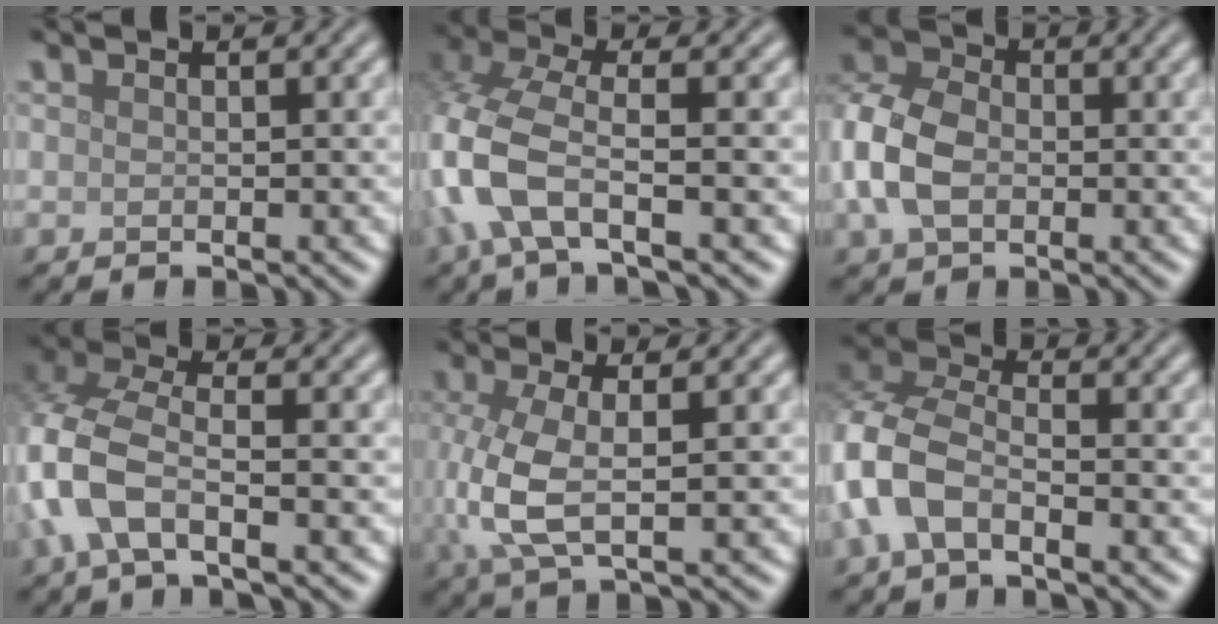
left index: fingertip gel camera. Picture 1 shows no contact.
{"total": 7.2, "force": [-2.6, 3.2, 5.9], "torque": [-0.139, 0.006, -0.071]}
{"total": 7.1, "force": [-0.9, 5.3, 4.7], "torque": [-0.125, 0.005, -0.027]}
{"total": 7.3, "force": [-2.6, 3.5, 5.8], "torque": [-0.140, 0.004, -0.069]}
{"total": 5.4, "force": [-0.2, 2.2, 4.9], "torque": [-0.128, -0.005, -0.004]}
{"total": 6.9, "force": [-2.3, 4.0, 5.1], "torque": [-0.131, 0.007, -0.063]}